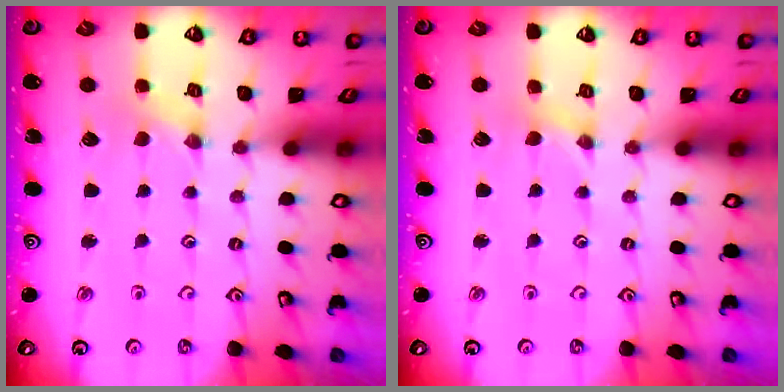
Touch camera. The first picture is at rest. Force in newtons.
{"total": 0.8, "press": 0.7, "slide": 0.3}